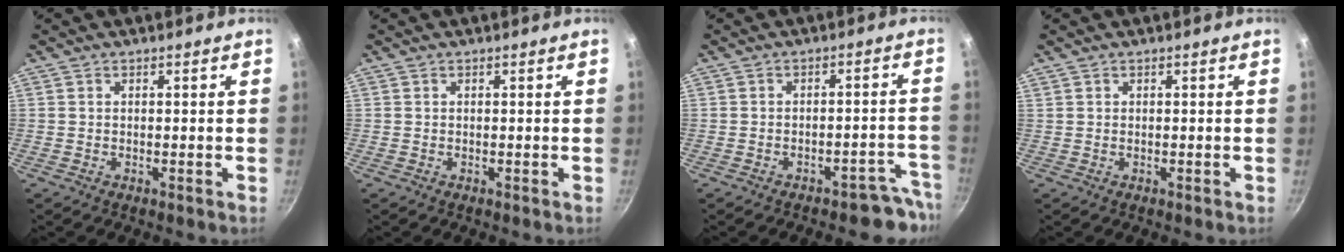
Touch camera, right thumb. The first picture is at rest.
{"total": 0.0}
{"total": 6.1, "force": [-5.2, 2.4, 2.0], "torque": [0.029, 0.066, -0.057]}
{"total": 0.0}